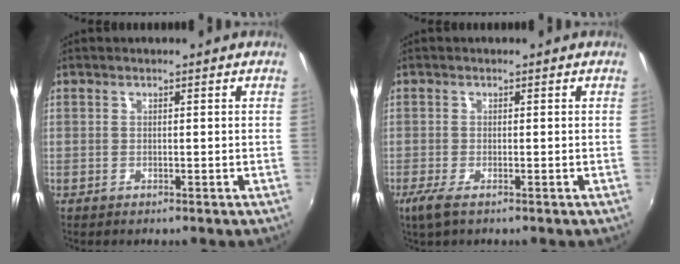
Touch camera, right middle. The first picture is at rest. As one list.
[{"total": 3.1, "force": [-1.8, 0.5, 2.5], "torque": [-0.053, -0.011, -0.032]}]